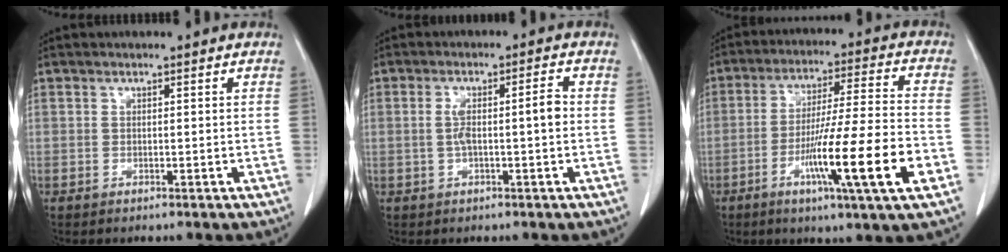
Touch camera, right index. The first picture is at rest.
{"total": 4.9, "force": [-0.2, 0.6, 4.9], "torque": [-0.092, 0.015, -0.001]}
{"total": 16.4, "force": [-6.0, -0.5, 15.2], "torque": [-0.259, -0.017, -0.100]}